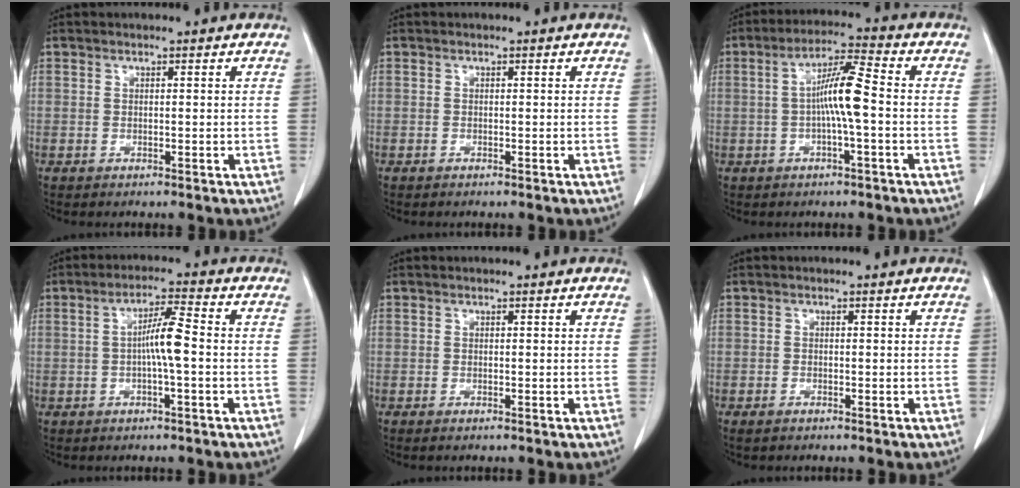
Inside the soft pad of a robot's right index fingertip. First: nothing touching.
{"total": 0.0}
{"total": 7.5, "force": [-0.6, 0.3, 7.5], "torque": [-0.139, 0.013, -0.015]}
{"total": 5.3, "force": [-0.6, 0.1, 5.3], "torque": [-0.095, 0.010, -0.011]}
{"total": 0.6, "force": [-0.5, 0.1, 0.3], "torque": [-0.012, -0.002, -0.006]}
{"total": 1.0, "force": [-0.8, 0.4, 0.4], "torque": [-0.011, -0.001, -0.011]}